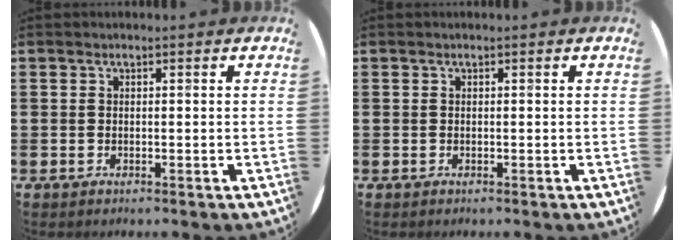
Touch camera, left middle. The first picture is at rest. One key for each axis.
{"total": 0.0}